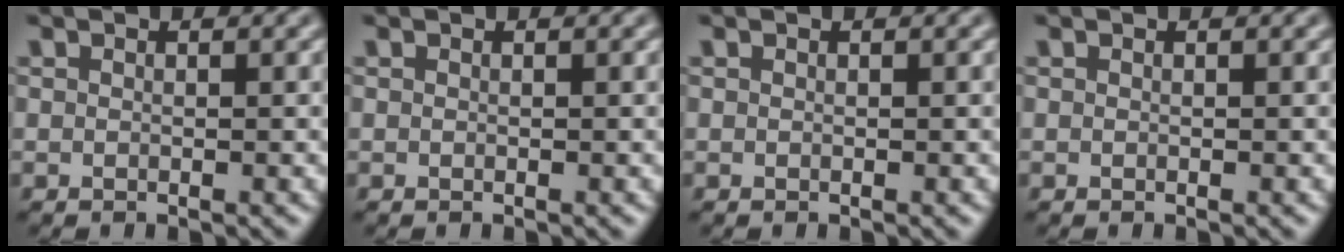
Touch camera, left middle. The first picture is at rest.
{"total": 0.0}
{"total": 0.0}
{"total": 0.0}